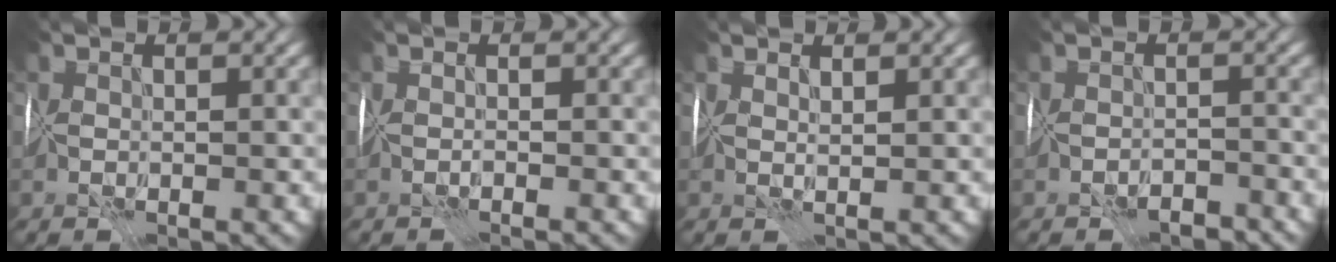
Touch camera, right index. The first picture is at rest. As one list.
[{"total": 1.1, "force": [-0.2, -1.0, -0.5], "torque": [0.012, 0.005, -0.005]}, {"total": 1.7, "force": [1.5, -0.7, -0.3], "torque": [0.005, 0.006, 0.035]}, {"total": 3.0, "force": [-2.8, 0.5, 0.8], "torque": [-0.002, 0.006, -0.042]}]